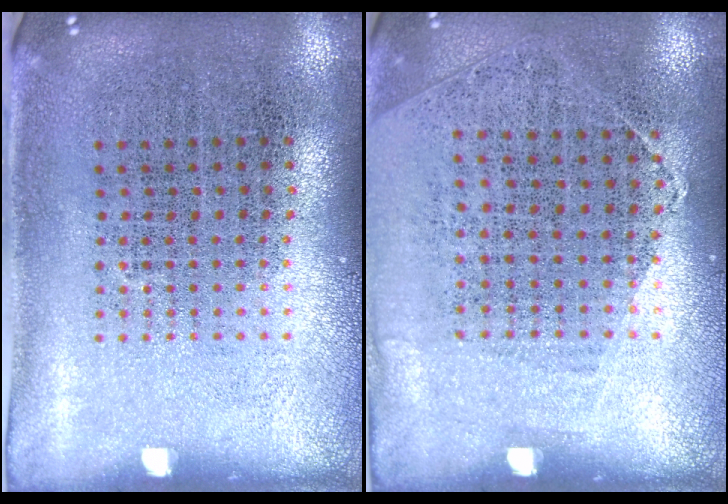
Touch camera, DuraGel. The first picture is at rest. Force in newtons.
{"total": 1.2, "press": 0.9, "slide": 0.7}